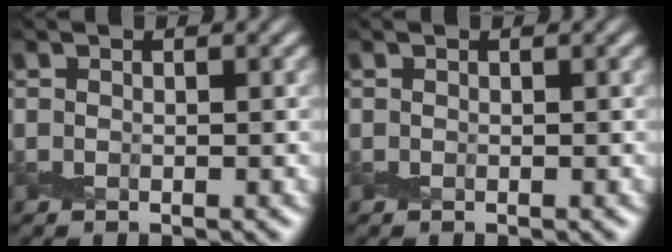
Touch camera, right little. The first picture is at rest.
{"total": 0.0}